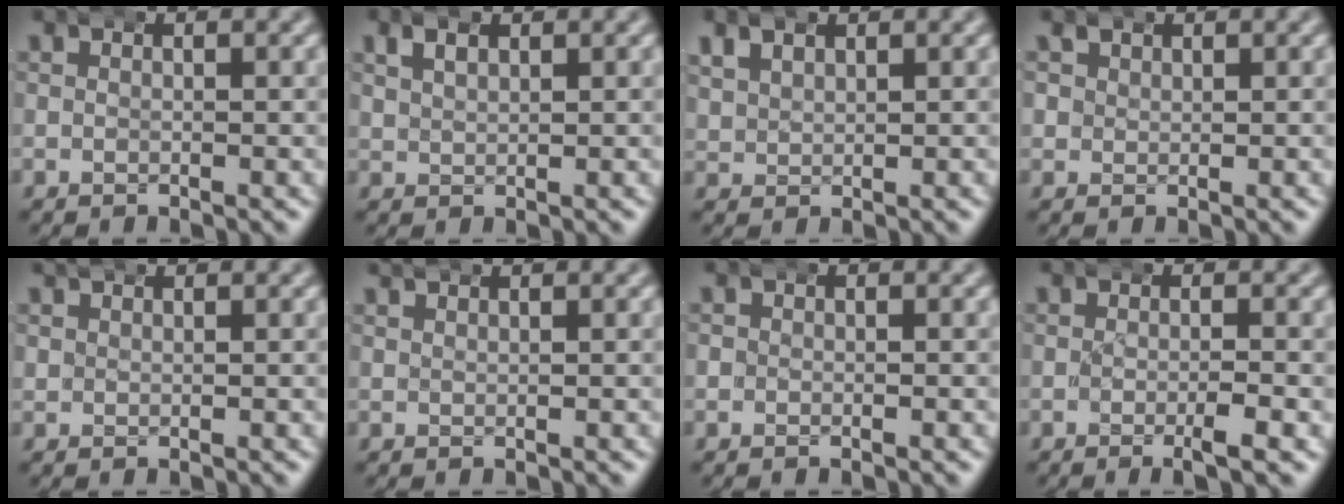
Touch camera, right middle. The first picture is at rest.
{"total": 1.3, "force": [0.8, 0.8, 0.6], "torque": [-0.013, 0.003, 0.020]}
{"total": 2.3, "force": [1.3, 1.7, 0.8], "torque": [-0.024, 0.000, 0.029]}
{"total": 1.2, "force": [0.9, 0.9, 0.0], "torque": [-0.003, -0.002, 0.022]}
{"total": 0.9, "force": [0.9, 0.2, 0.2], "torque": [-0.006, 0.001, 0.017]}
{"total": 1.2, "force": [1.1, -0.1, 0.2], "torque": [-0.006, 0.003, 0.020]}
{"total": 0.7, "force": [-0.2, 0.6, 0.2], "torque": [-0.008, 0.003, -0.004]}
{"total": 1.6, "force": [-0.9, 0.0, 1.4], "torque": [-0.024, 0.004, -0.017]}